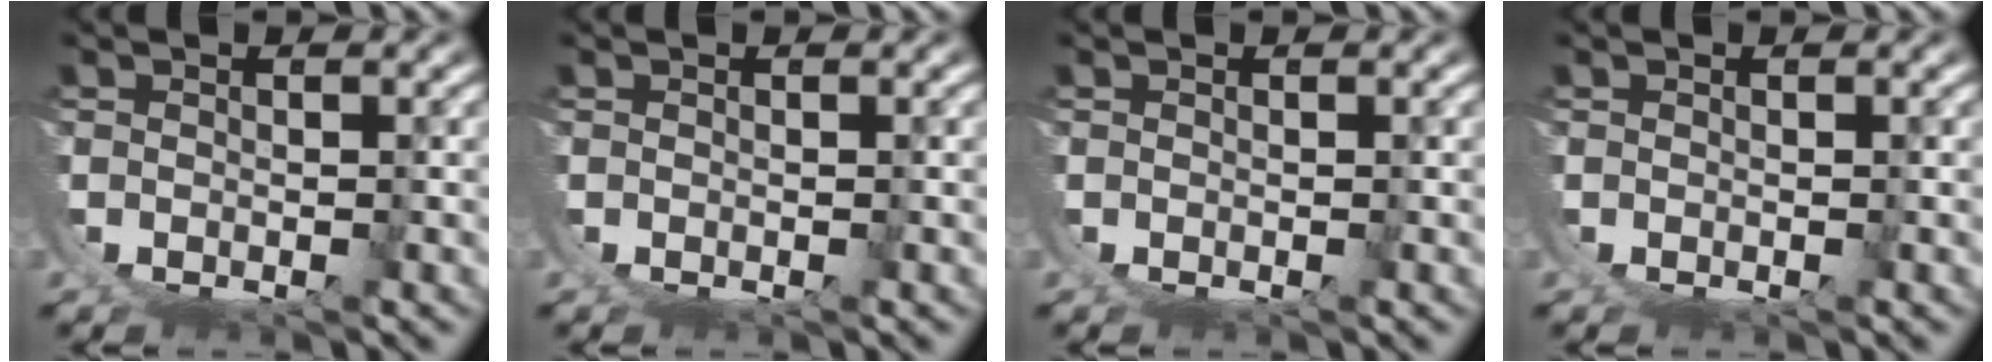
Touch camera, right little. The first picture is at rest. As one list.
[{"total": 0.0}, {"total": 0.0}, {"total": 0.0}]